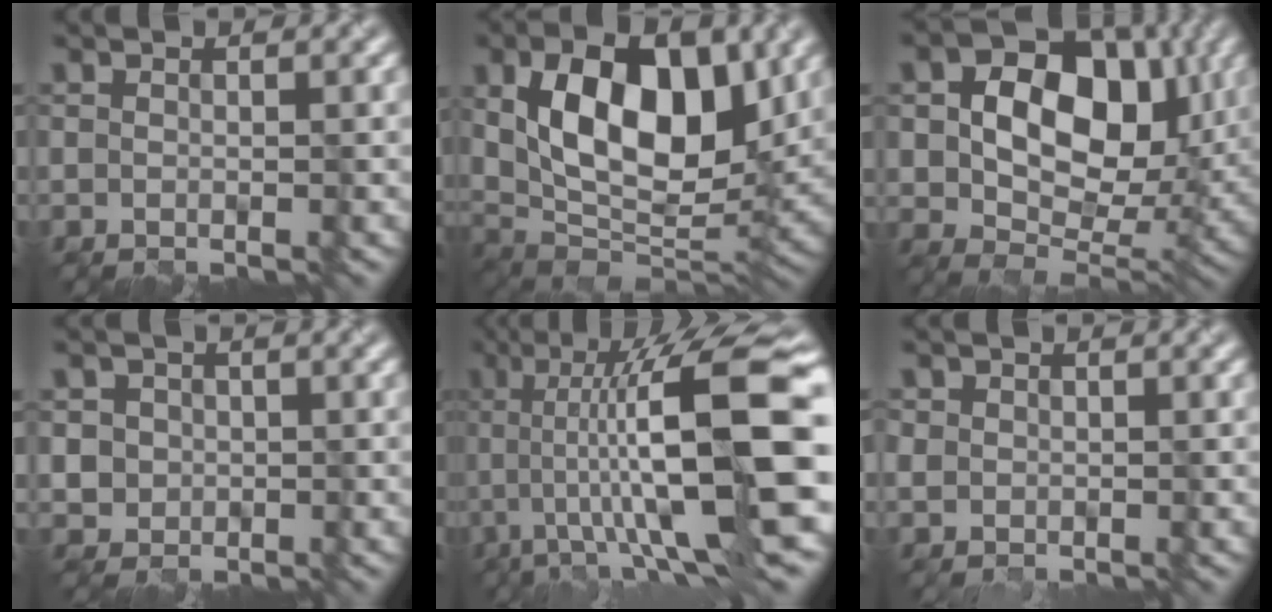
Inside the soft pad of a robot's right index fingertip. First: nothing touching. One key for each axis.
{"total": 11.3, "fx": 3.4, "fy": 5.9, "fz": 9.0, "tx": -0.142, "ty": -0.004, "tz": 0.055}
{"total": 11.6, "fx": 2.4, "fy": 7.9, "fz": 8.2, "tx": -0.115, "ty": 0.002, "tz": 0.034}
{"total": 3.4, "fx": 0.6, "fy": 3.3, "fz": 0.7, "tx": 0.000, "ty": 0.019, "tz": 0.004}
{"total": 14.4, "fx": 0.7, "fy": 2.9, "fz": 14.1, "tx": -0.193, "ty": 0.028, "tz": 0.007}
{"total": 1.4, "fx": 0.6, "fy": 1.3, "fz": -0.1, "tx": 0.002, "ty": -0.002, "tz": 0.010}